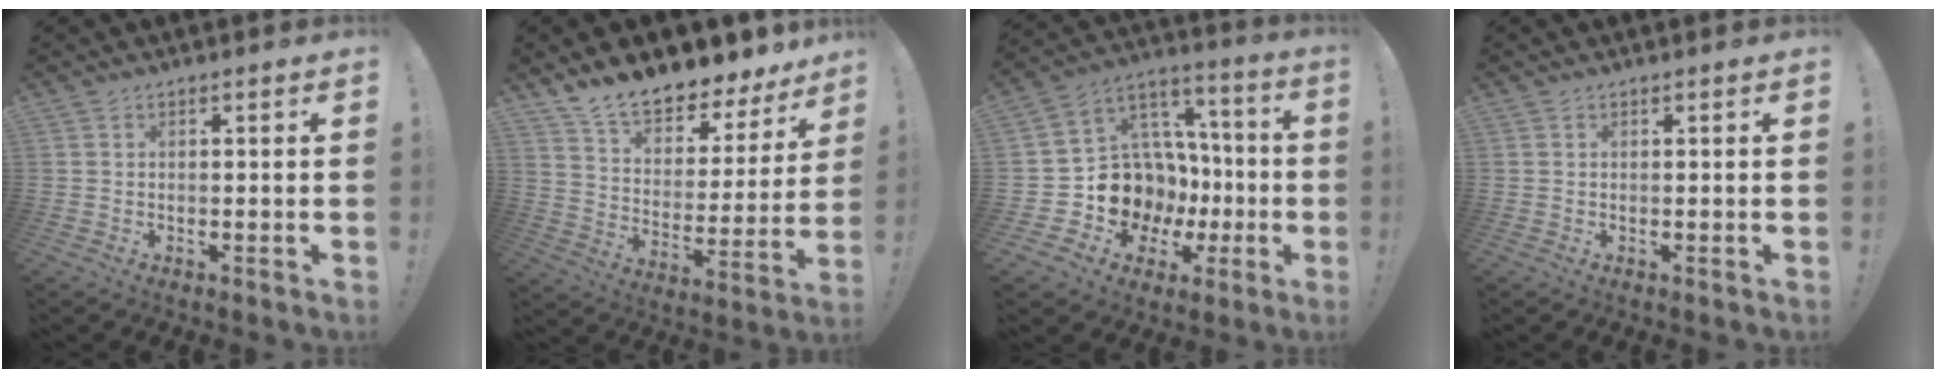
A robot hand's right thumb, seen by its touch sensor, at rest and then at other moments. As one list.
[{"total": 12.2, "force": [11.1, 3.4, 3.8], "torque": [-0.080, -0.096, 0.196]}, {"total": 14.4, "force": [-2.9, 13.2, 4.9], "torque": [-0.065, -0.002, -0.012]}, {"total": 0.0}]